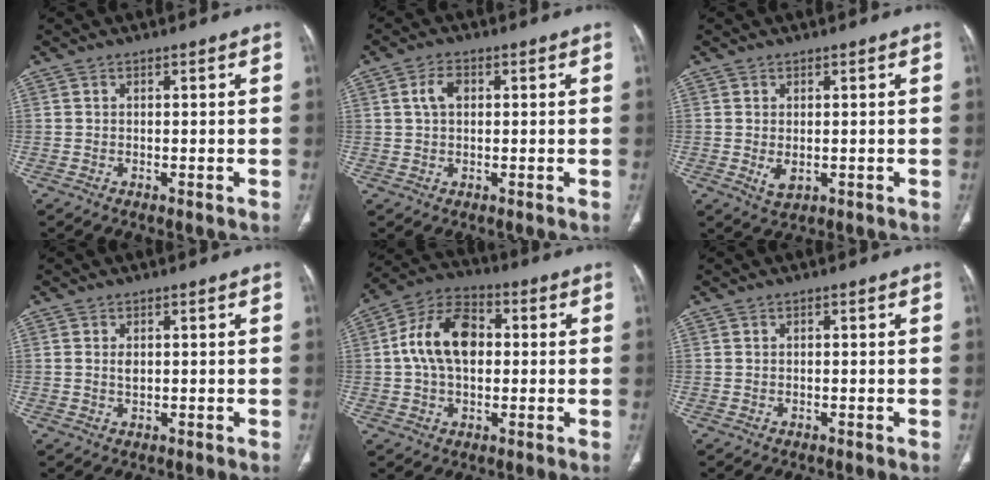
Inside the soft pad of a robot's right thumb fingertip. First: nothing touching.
{"total": 3.9, "force": [1.0, 2.5, 2.8], "torque": [-0.056, 0.007, 0.020]}
{"total": 2.8, "force": [-0.3, 1.6, 2.2], "torque": [-0.038, -0.008, 0.006]}
{"total": 1.6, "force": [0.3, 0.9, 1.2], "torque": [-0.023, -0.003, 0.008]}
{"total": 13.5, "force": [1.1, 8.8, 10.1], "torque": [-0.172, 0.026, 0.011]}
{"total": 0.0}